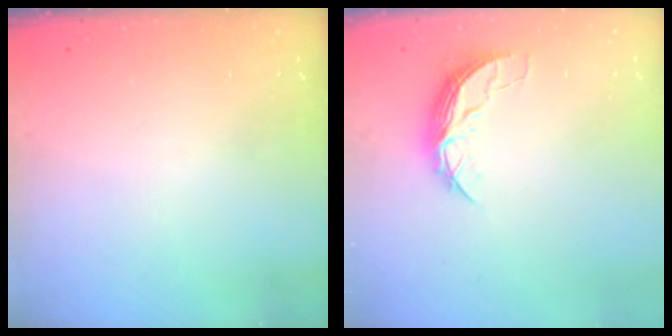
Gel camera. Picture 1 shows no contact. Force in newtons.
{"total": 6.9, "press": 6.9, "slide": 0.5}